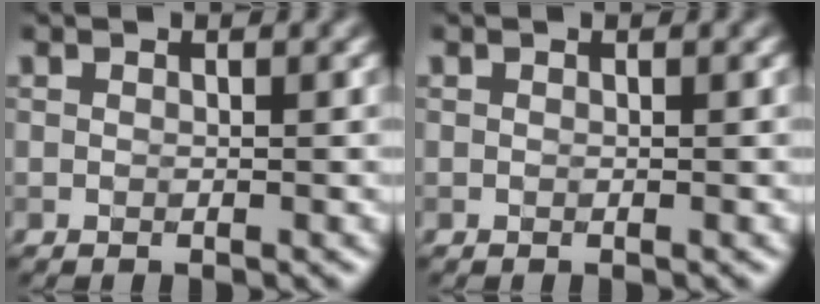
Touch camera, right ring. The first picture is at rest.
{"total": 0.0}